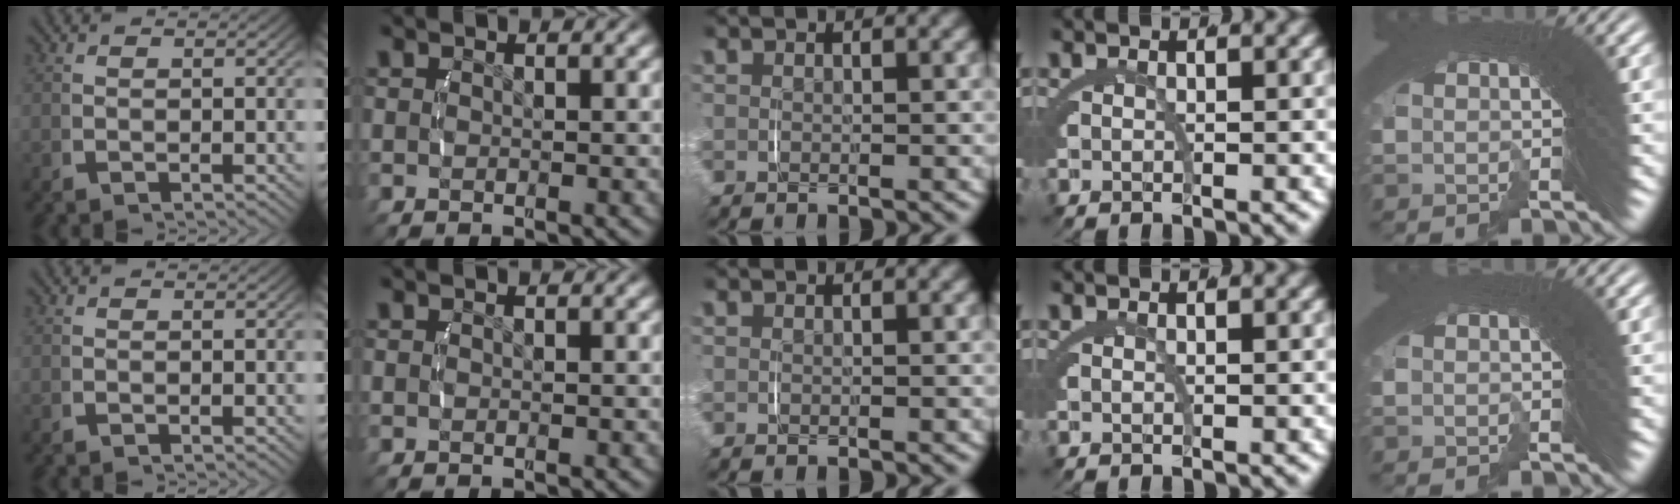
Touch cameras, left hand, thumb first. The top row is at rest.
{}